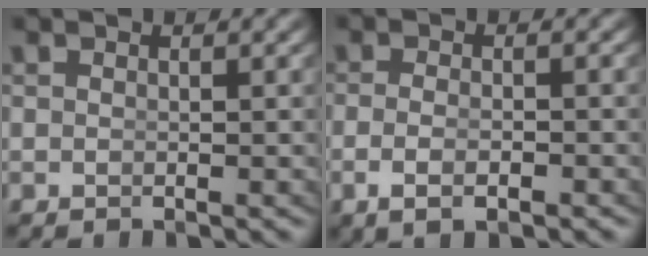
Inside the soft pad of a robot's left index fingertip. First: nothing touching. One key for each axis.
{"total": 2.6, "fx": -1.7, "fy": 0.5, "fz": 1.9, "tx": -0.046, "ty": -0.012, "tz": -0.018}